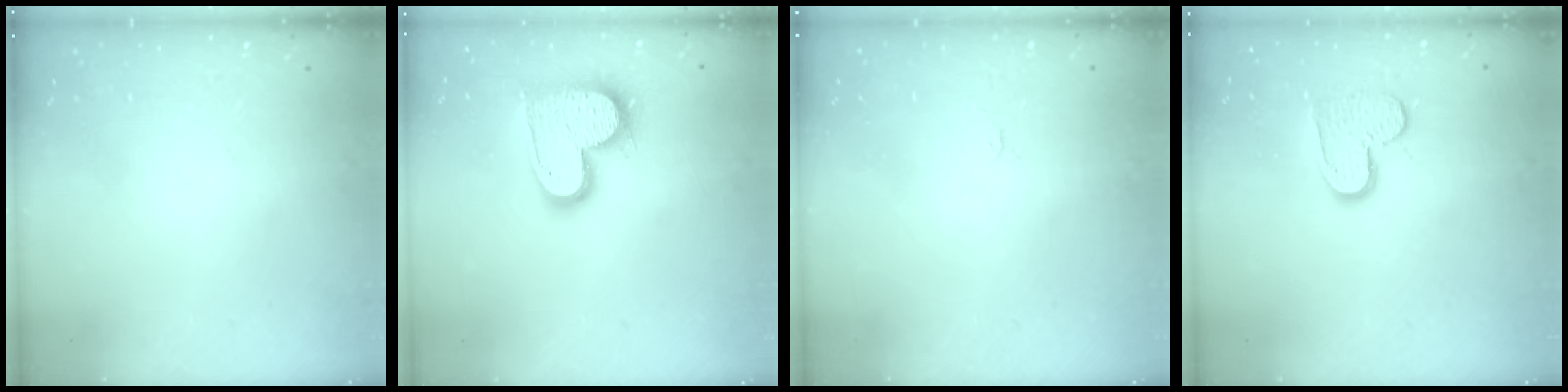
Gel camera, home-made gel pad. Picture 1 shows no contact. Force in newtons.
{"total": 16.9, "press": 16.9, "slide": 1.5}
{"total": 2.4, "press": 2.4, "slide": 0.3}
{"total": 9.4, "press": 9.4, "slide": 0.6}